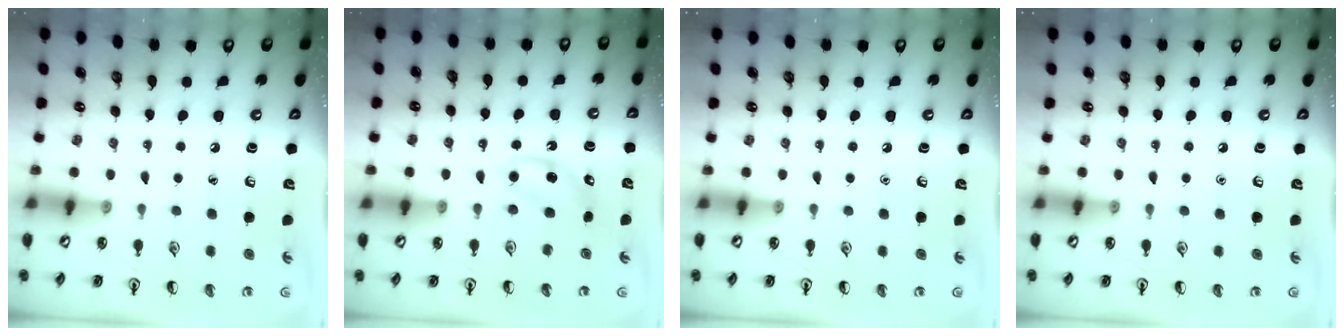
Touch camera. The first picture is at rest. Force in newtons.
{"total": 4.1, "press": 3.8, "slide": 1.3}
{"total": 0.0}
{"total": 0.0}